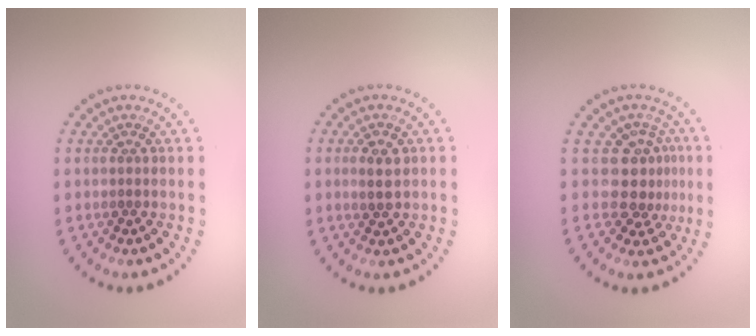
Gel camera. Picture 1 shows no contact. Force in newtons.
{"total": 1.7, "press": 1.7, "slide": 0.1}
{"total": 3.1, "press": 2.2, "slide": 2.2}